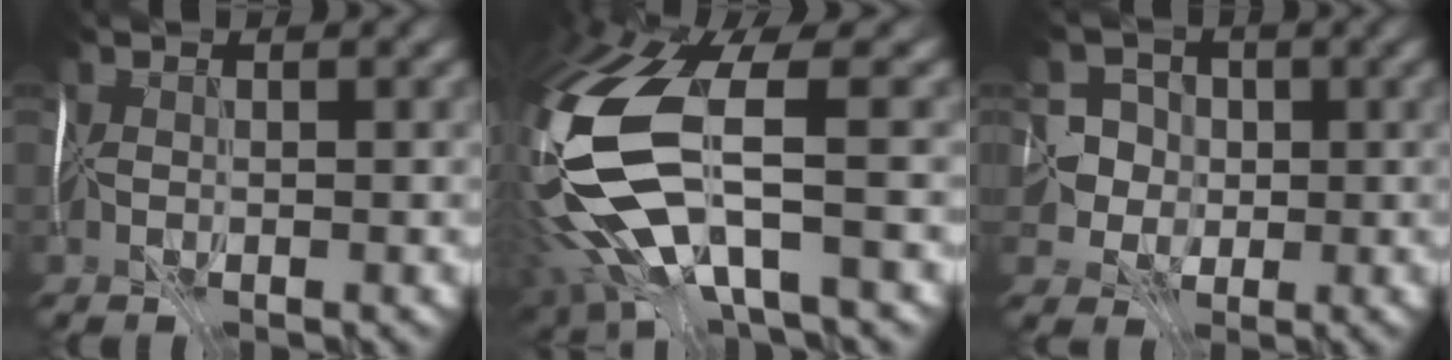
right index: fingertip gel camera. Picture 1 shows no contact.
{"total": 11.5, "force": [-1.5, 4.9, 10.4], "torque": [-0.255, -0.013, -0.021]}
{"total": 3.6, "force": [0.0, 3.6, 0.1], "torque": [0.024, 0.022, -0.017]}